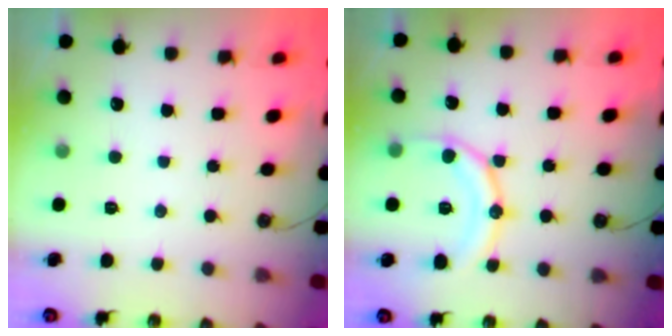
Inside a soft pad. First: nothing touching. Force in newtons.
{"total": 14.1, "press": 14.0, "slide": 1.5}